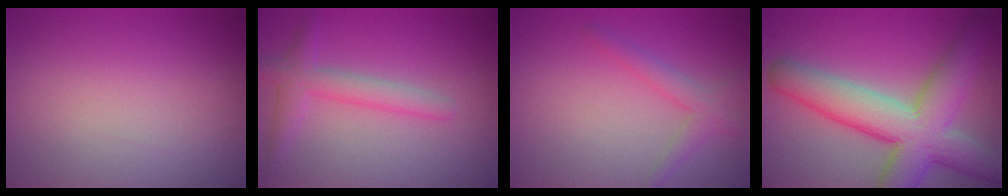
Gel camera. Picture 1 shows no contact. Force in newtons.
{"total": 2.8, "press": 2.7, "slide": 0.2}
{"total": 1.8, "press": 1.8, "slide": 0.0}
{"total": 8.7, "press": 8.7, "slide": 0.3}